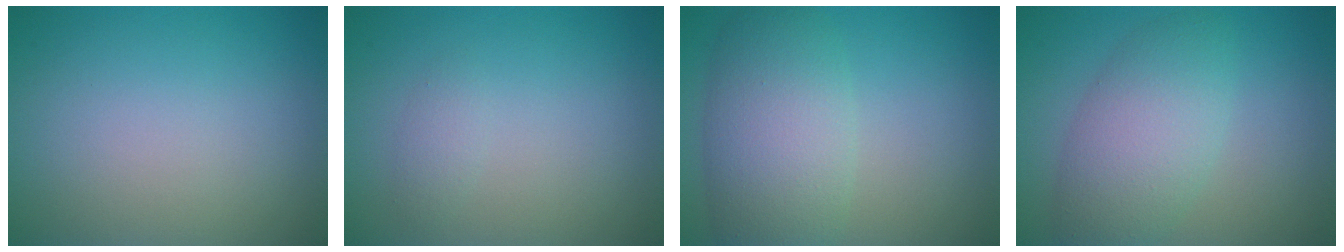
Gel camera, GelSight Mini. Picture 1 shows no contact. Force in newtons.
{"total": 0.9, "press": 0.9, "slide": 0.0}
{"total": 6.7, "press": 6.6, "slide": 0.3}
{"total": 5.4, "press": 5.4, "slide": 0.2}